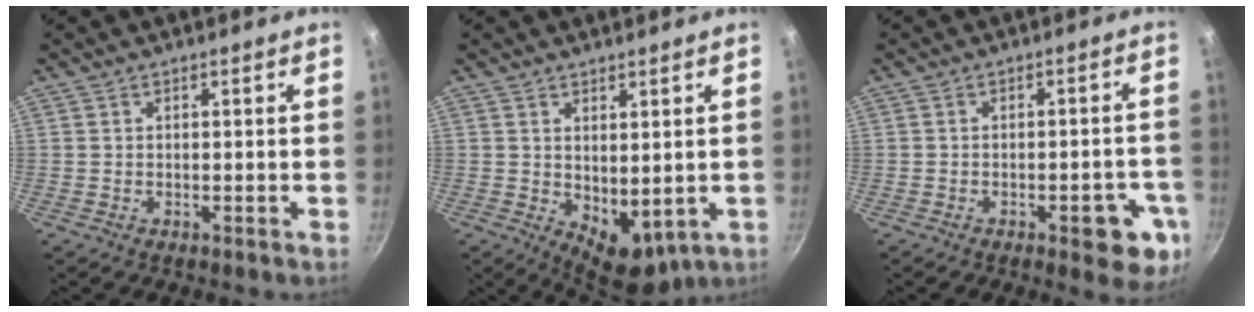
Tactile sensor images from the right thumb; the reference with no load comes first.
{"total": 7.5, "force": [0.8, 4.4, 6.0], "torque": [-0.062, -0.023, 0.031]}
{"total": 9.3, "force": [-3.5, 3.7, 7.8], "torque": [-0.063, 0.014, -0.039]}